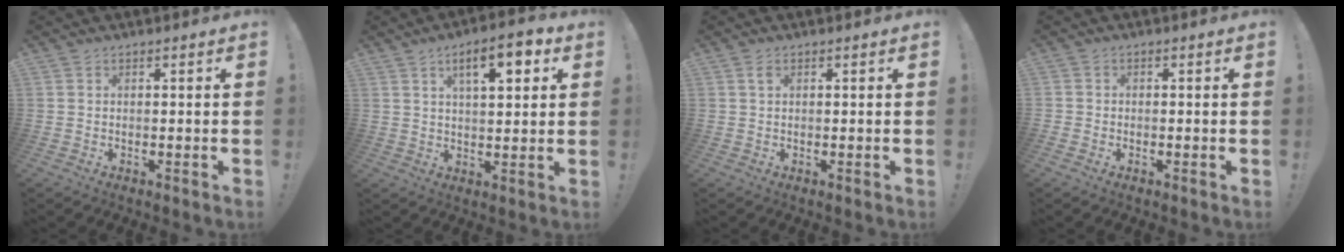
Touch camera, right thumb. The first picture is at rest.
{"total": 10.1, "force": [4.6, 3.8, 8.2], "torque": [-0.113, -0.009, 0.072]}
{"total": 1.0, "force": [0.5, 0.6, 0.7], "torque": [-0.007, -0.002, 0.008]}
{"total": 1.3, "force": [-0.8, 1.0, 0.3], "torque": [-0.010, 0.006, -0.013]}